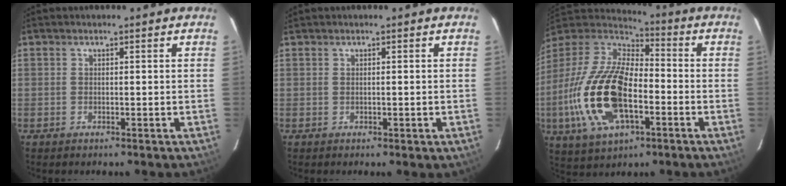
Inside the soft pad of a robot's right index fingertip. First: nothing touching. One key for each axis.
{"total": 0.9, "fx": -0.1, "fy": 0.2, "fz": 0.9, "tx": -0.008, "ty": 0.003, "tz": -0.001}
{"total": 22.7, "fx": -6.1, "fy": 11.1, "fz": 18.8, "tx": -0.409, "ty": -0.022, "tz": -0.111}